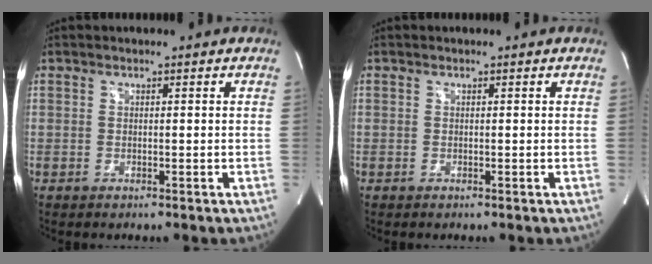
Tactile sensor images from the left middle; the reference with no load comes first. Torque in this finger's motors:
{"motor_torque": [0.00, 0.00, 0.00, 0.00]}